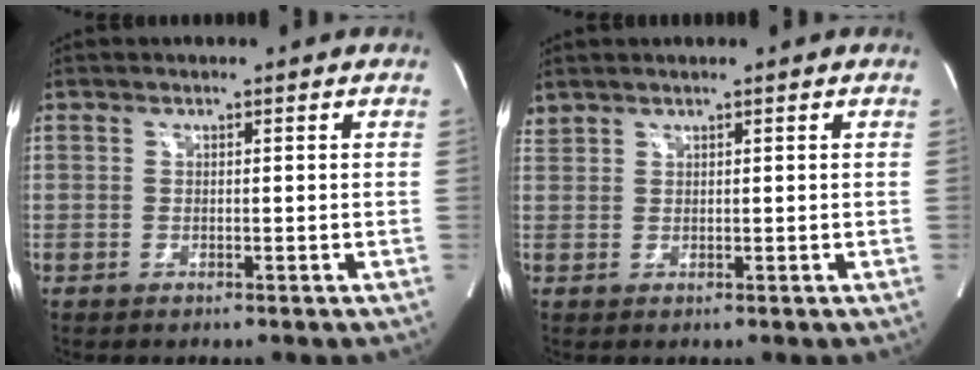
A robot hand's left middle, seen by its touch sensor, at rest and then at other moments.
{"total": 1.4, "force": [1.3, 0.2, 0.1], "torque": [-0.012, 0.016, 0.032]}